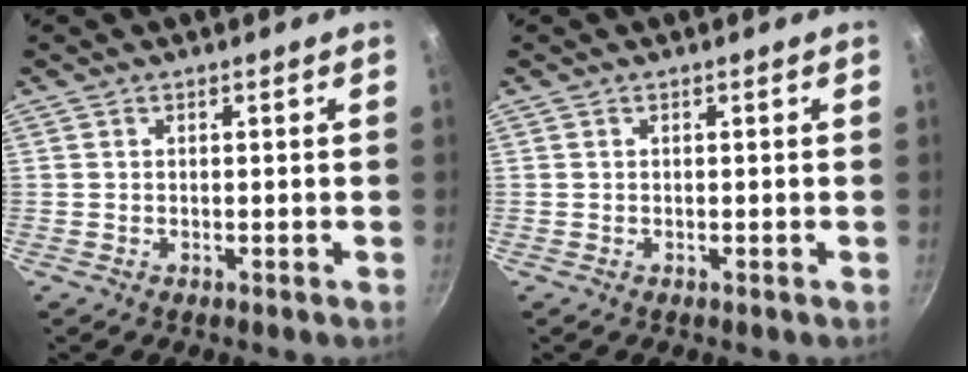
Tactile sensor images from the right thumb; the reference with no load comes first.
{"total": 0.0}